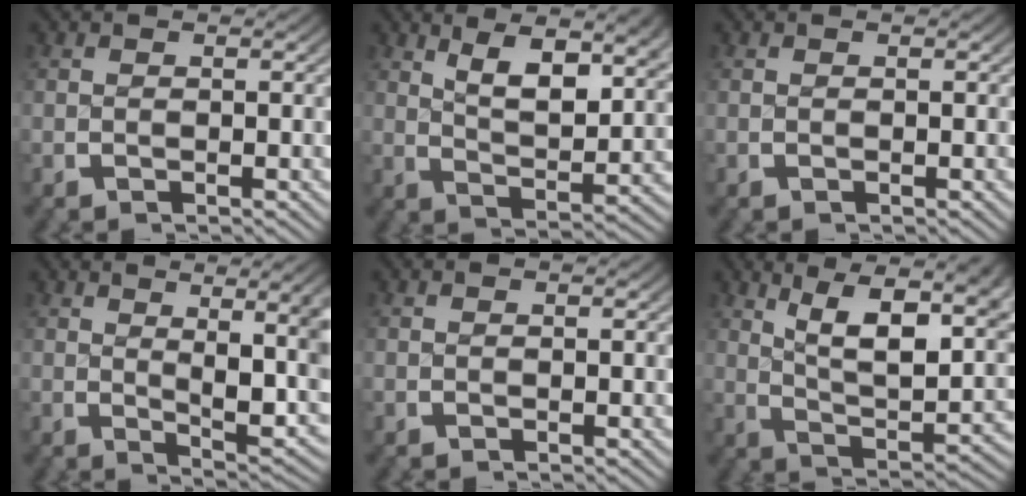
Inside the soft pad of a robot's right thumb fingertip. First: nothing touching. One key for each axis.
{"total": 6.1, "fx": 2.7, "fy": 2.6, "fz": 4.9, "tx": -0.079, "ty": -0.009, "tz": 0.051}
{"total": 0.0}
{"total": 8.0, "fx": 1.0, "fy": 3.3, "fz": 7.2, "tx": -0.104, "ty": -0.019, "tz": 0.029}
{"total": 0.0}
{"total": 11.5, "fx": 2.8, "fy": 6.3, "fz": 9.1, "tx": -0.148, "ty": -0.014, "tz": 0.044}